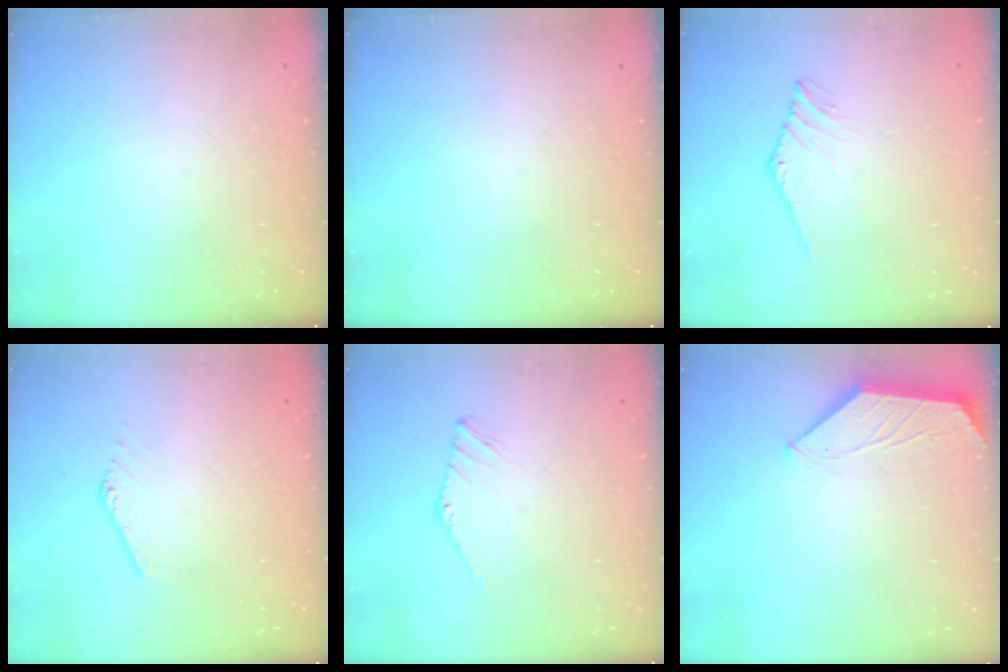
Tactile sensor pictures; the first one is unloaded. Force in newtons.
{"total": 0.0}
{"total": 0.9, "press": 0.8, "slide": 0.3}
{"total": 0.7, "press": 0.6, "slide": 0.2}
{"total": 1.6, "press": 1.5, "slide": 0.4}
{"total": 1.0, "press": 1.0, "slide": 0.2}